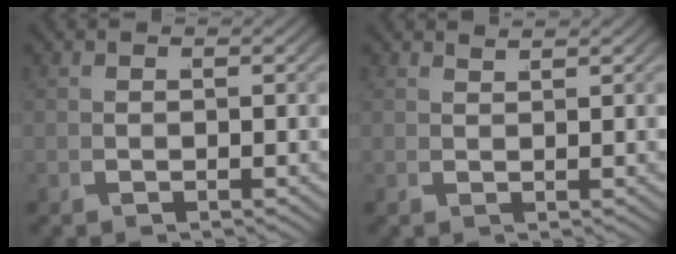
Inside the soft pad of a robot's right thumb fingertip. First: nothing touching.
{"total": 1.8, "force": [1.5, -0.9, -0.3], "torque": [0.010, 0.012, 0.025]}